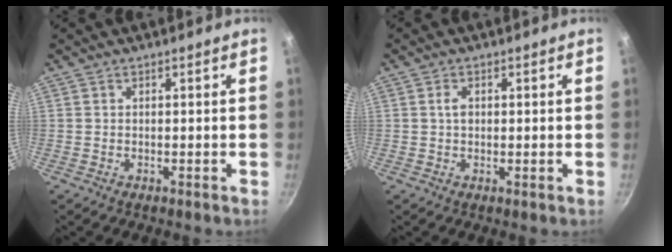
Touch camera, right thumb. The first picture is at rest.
{"total": 1.9, "force": [0.3, 1.1, 1.5], "torque": [-0.026, -0.001, 0.002]}